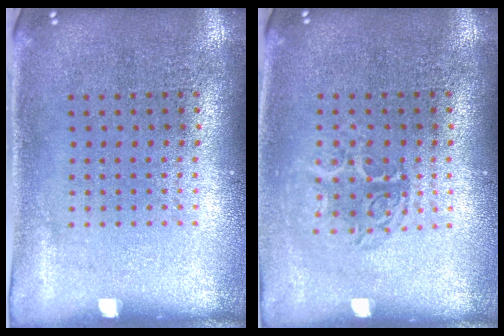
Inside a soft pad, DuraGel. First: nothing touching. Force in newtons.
{"total": 1.1, "press": 1.0, "slide": 0.5}